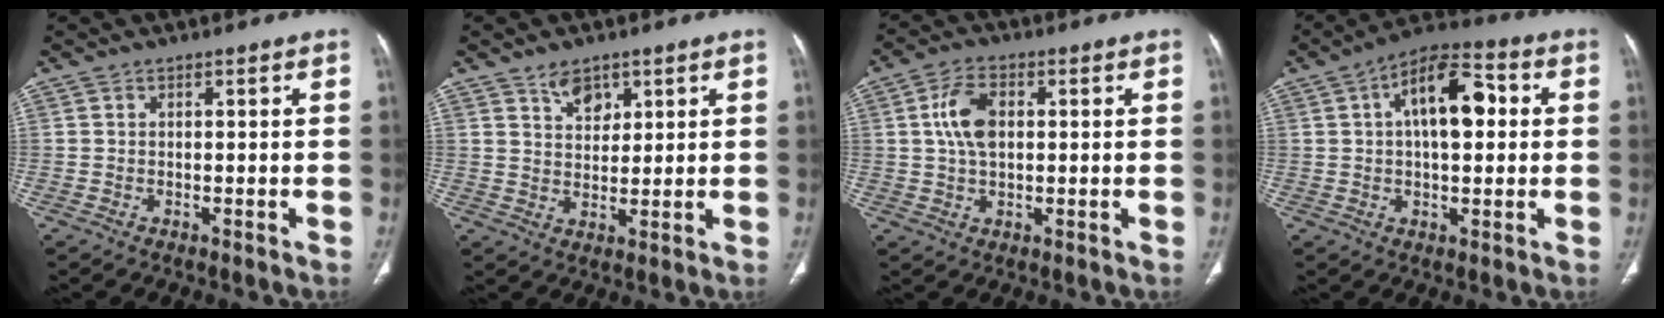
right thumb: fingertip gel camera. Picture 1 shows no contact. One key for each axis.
{"total": 4.9, "fx": 3.1, "fy": 3.0, "fz": 2.3, "tx": -0.017, "ty": -0.023, "tz": 0.057}
{"total": 7.2, "fx": 1.2, "fy": 4.3, "fz": 5.7, "tx": -0.107, "ty": 0.007, "tz": 0.021}
{"total": 13.1, "fx": 2.6, "fy": 6.5, "fz": 11.1, "tx": -0.160, "ty": 0.023, "tz": 0.033}